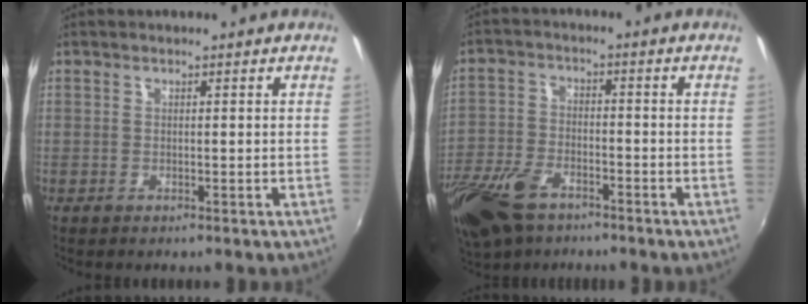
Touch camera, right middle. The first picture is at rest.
{"total": 12.5, "force": [-8.3, 6.4, 6.8], "torque": [-0.169, -0.017, -0.162]}